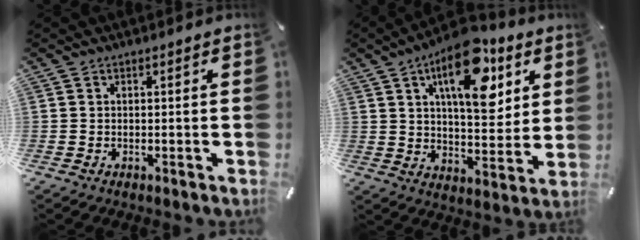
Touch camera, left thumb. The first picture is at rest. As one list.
[{"total": 18.5, "force": [9.3, 9.1, 13.1], "torque": [-0.189, -0.038, 0.153]}]